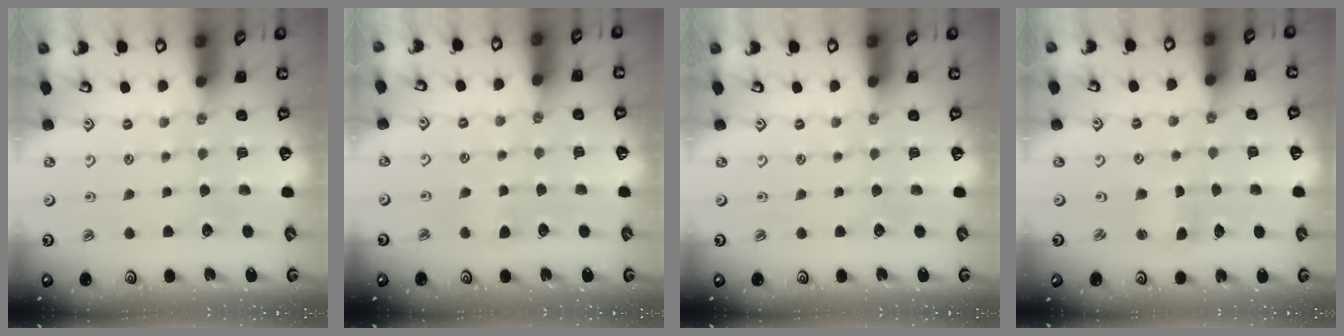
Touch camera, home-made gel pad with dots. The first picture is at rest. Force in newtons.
{"total": 4.0, "press": 3.9, "slide": 0.6}
{"total": 0.0}
{"total": 2.2, "press": 2.2, "slide": 0.2}